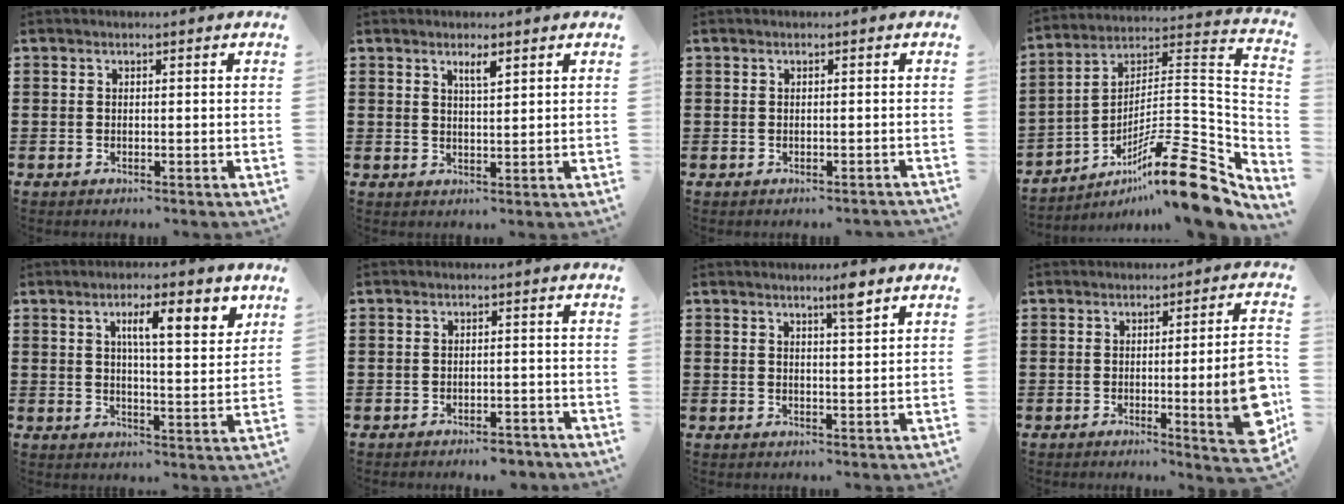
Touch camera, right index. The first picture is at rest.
{"total": 2.4, "force": [1.6, 0.4, 1.7], "torque": [-0.028, -0.001, 0.026]}
{"total": 0.6, "force": [-0.5, 0.3, 0.0], "torque": [0.000, 0.001, -0.011]}
{"total": 15.6, "force": [-9.8, 2.3, 11.9], "torque": [-0.170, 0.020, -0.174]}
{"total": 8.0, "force": [3.7, 1.9, 6.9], "torque": [-0.109, -0.004, 0.054]}
{"total": 2.3, "force": [-2.2, 0.1, 0.6], "torque": [-0.015, -0.003, -0.043]}
{"total": 3.6, "force": [2.5, 0.0, 2.5], "torque": [-0.037, -0.007, 0.039]}
{"total": 10.8, "force": [-1.9, 1.8, 10.5], "torque": [-0.138, -0.018, -0.031]}